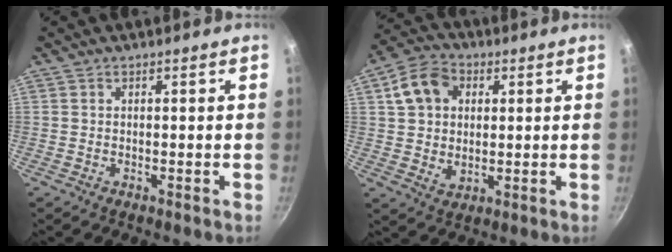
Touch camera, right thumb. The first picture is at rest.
{"total": 10.7, "force": [3.1, 8.2, 6.1], "torque": [-0.092, 0.001, 0.046]}